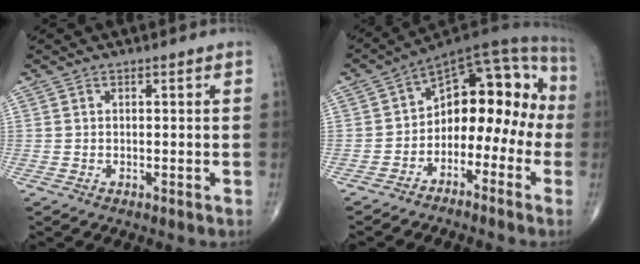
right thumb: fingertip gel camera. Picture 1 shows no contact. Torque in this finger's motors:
{"motor_torque": [0.41, -0.23, 0.78, -0.48, 0.22]}